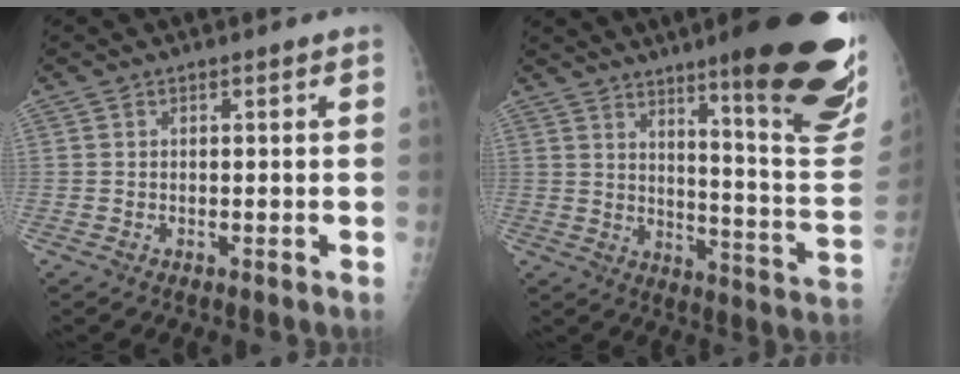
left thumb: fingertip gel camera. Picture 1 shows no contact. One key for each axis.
{"total": 25.7, "fx": 14.9, "fy": 4.0, "fz": 20.6, "tx": -0.226, "ty": -0.074, "tz": 0.211}